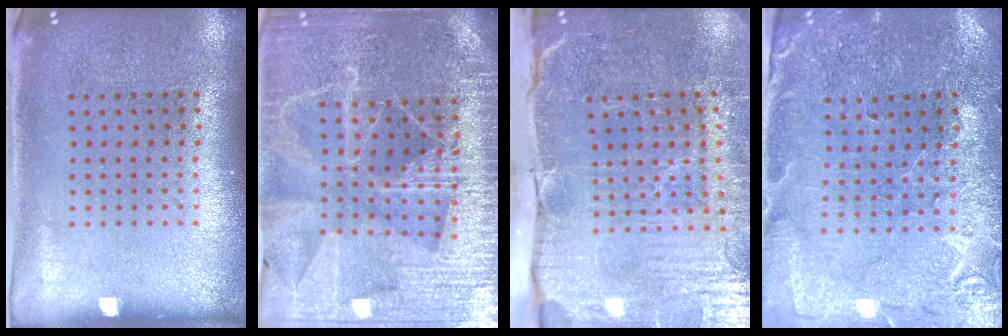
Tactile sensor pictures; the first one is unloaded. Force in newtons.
{"total": 4.8, "press": 4.4, "slide": 2.0}
{"total": 5.0, "press": 4.3, "slide": 2.6}
{"total": 0.7, "press": 0.7, "slide": 0.3}